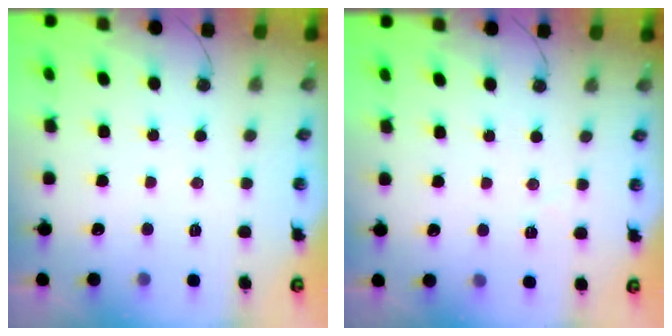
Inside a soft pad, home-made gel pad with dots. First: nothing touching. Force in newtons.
{"total": 1.6, "press": 1.4, "slide": 0.6}